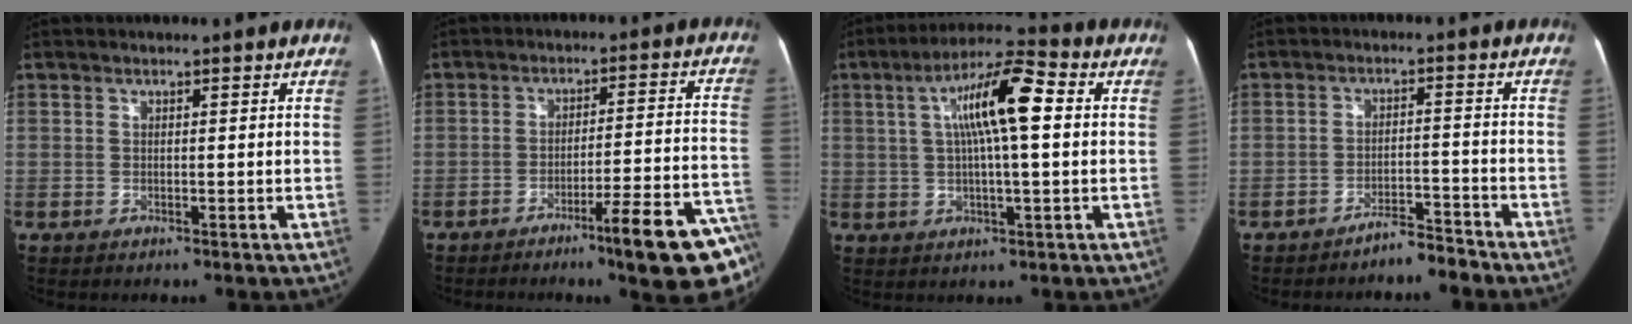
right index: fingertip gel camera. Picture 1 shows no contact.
{"total": 14.5, "force": [-9.3, -0.4, 11.1], "torque": [-0.096, 0.018, -0.131]}
{"total": 11.1, "force": [1.9, 1.5, 10.8], "torque": [-0.194, 0.027, 0.027]}
{"total": 3.7, "force": [-3.6, 0.7, 0.8], "torque": [-0.007, -0.003, -0.061]}